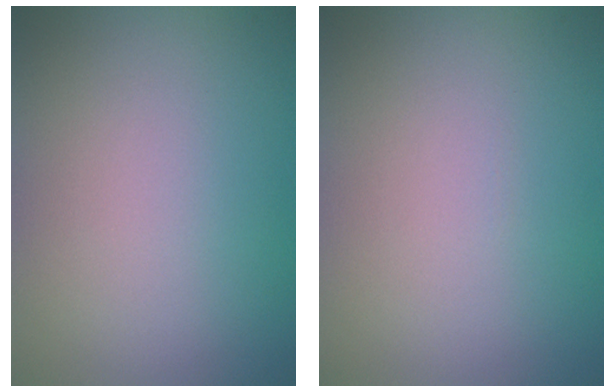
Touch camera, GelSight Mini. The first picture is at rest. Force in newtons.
{"total": 0.0}